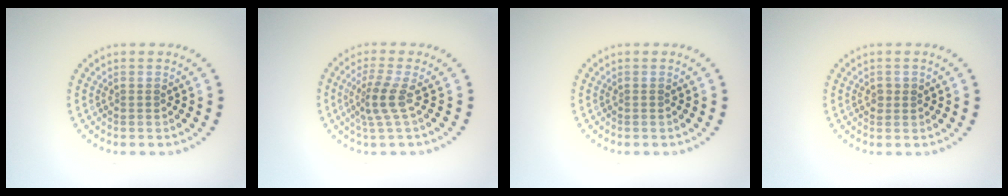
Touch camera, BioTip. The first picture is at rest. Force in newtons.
{"total": 2.6, "press": 1.9, "slide": 1.8}
{"total": 0.0}
{"total": 0.9, "press": 0.9, "slide": 0.3}